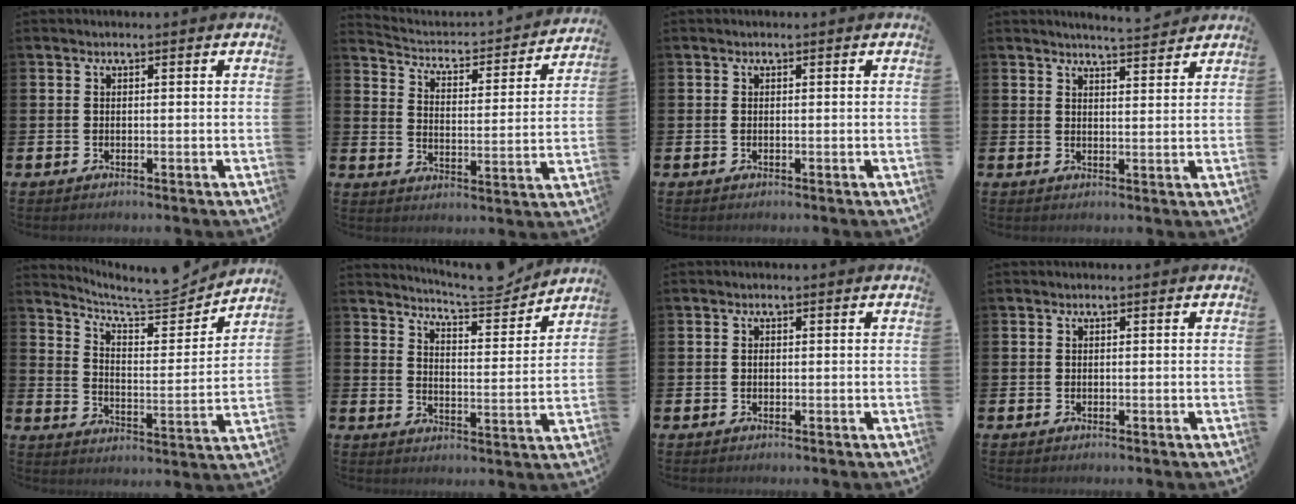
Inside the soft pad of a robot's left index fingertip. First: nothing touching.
{"total": 3.6, "force": [3.3, 1.3, 0.7], "torque": [-0.043, -0.036, 0.047]}
{"total": 0.0}
{"total": 4.2, "force": [4.1, -0.3, 0.3], "torque": [-0.013, -0.024, 0.074]}
{"total": 7.4, "force": [7.0, 1.4, 2.2], "torque": [-0.060, -0.057, 0.117]}
{"total": 6.6, "force": [6.5, 0.2, 1.2], "torque": [-0.035, -0.047, 0.112]}
{"total": 0.6, "force": [0.0, 0.4, 0.4], "torque": [-0.011, 0.003, -0.001]}
{"total": 0.0}